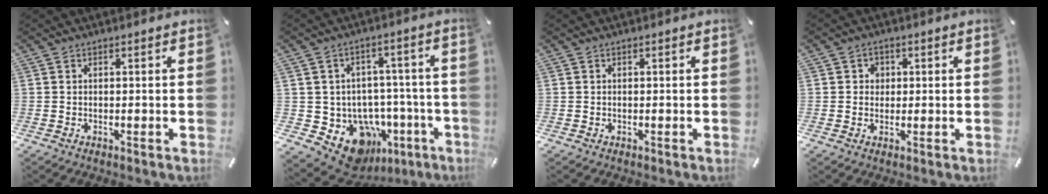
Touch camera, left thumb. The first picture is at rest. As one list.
[{"total": 12.8, "force": [-6.1, 9.5, 6.0], "torque": [-0.080, 0.026, -0.089]}, {"total": 0.0}, {"total": 2.7, "force": [0.2, 2.7, 0.7], "torque": [-0.001, 0.002, -0.003]}]